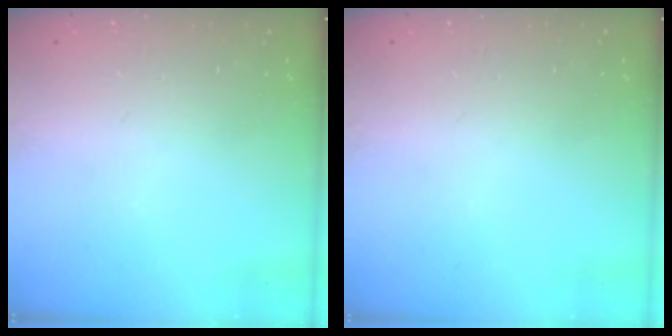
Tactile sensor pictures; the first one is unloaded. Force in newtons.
{"total": 0.0}